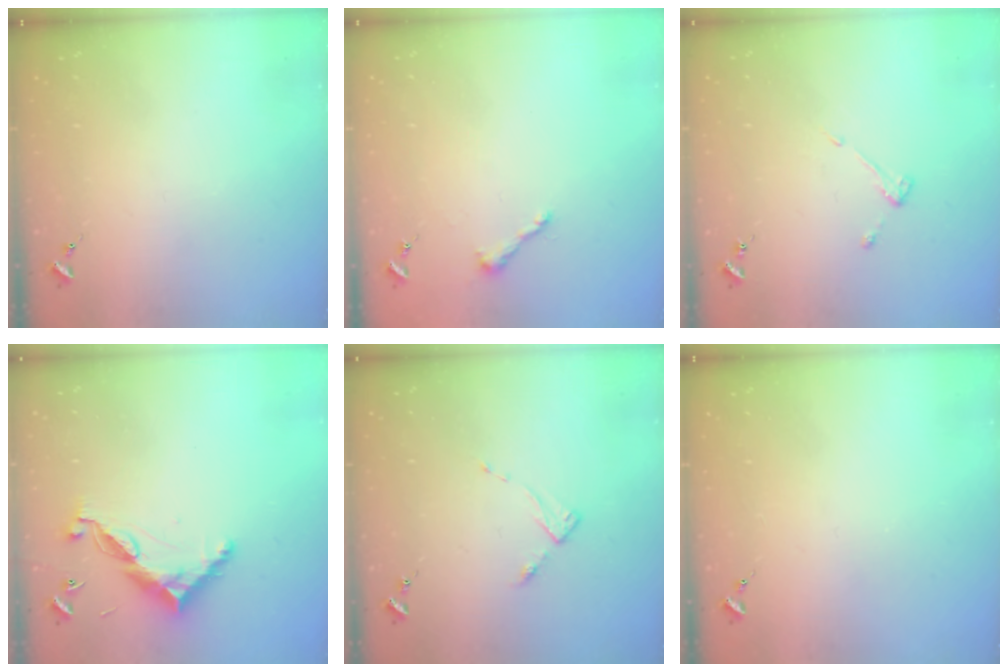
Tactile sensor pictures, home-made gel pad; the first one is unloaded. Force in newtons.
{"total": 3.9, "press": 3.9, "slide": 0.3}
{"total": 3.0, "press": 3.0, "slide": 0.6}
{"total": 10.4, "press": 10.4, "slide": 0.4}
{"total": 3.7, "press": 3.6, "slide": 0.4}
{"total": 0.0}